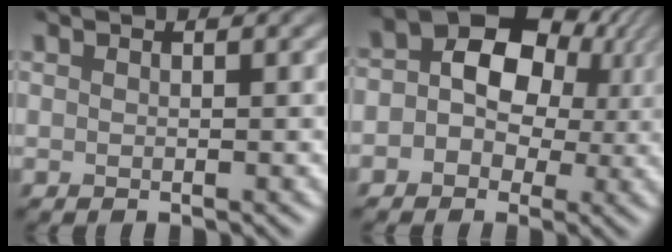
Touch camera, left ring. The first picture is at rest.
{"total": 7.8, "force": [0.1, 6.4, 4.4], "torque": [-0.068, 0.011, -0.009]}